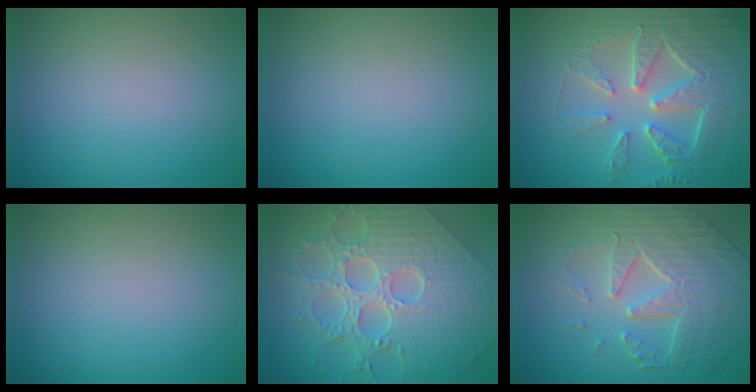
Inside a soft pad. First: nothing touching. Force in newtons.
{"total": 0.0}
{"total": 8.2, "press": 6.4, "slide": 5.1}
{"total": 0.0}
{"total": 9.3, "press": 7.0, "slide": 6.2}
{"total": 8.2, "press": 5.9, "slide": 5.6}